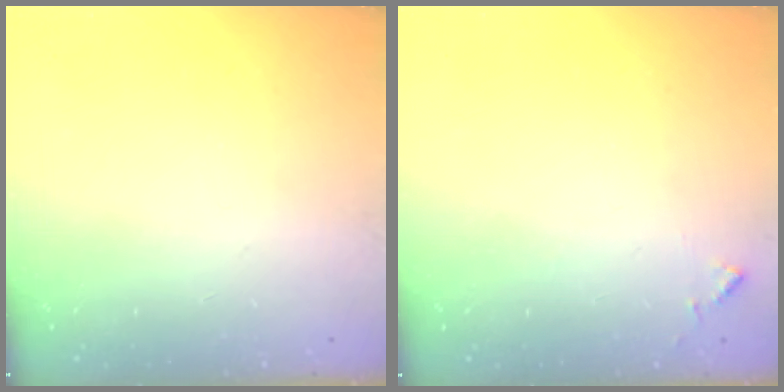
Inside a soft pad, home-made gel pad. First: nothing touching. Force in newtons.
{"total": 5.8, "press": 5.7, "slide": 0.7}